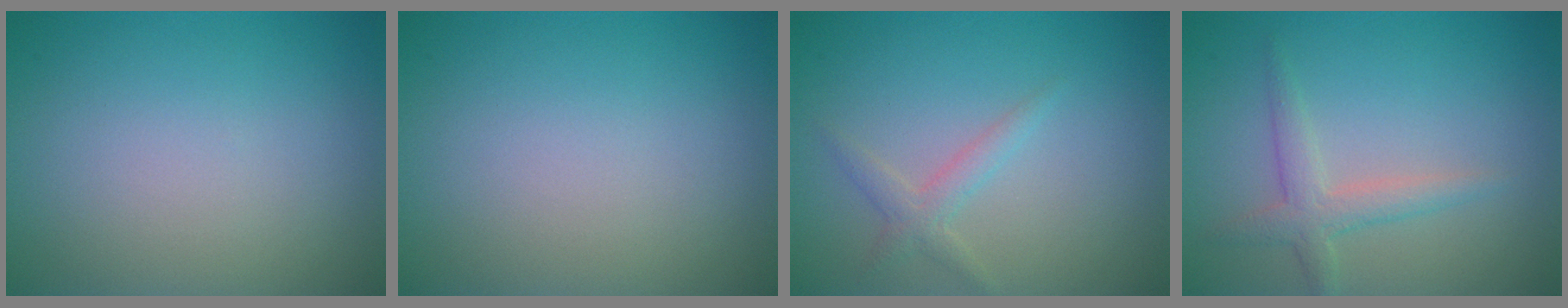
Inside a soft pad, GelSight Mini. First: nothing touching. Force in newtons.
{"total": 0.0}
{"total": 1.7, "press": 1.6, "slide": 0.1}
{"total": 2.5, "press": 2.5, "slide": 0.1}